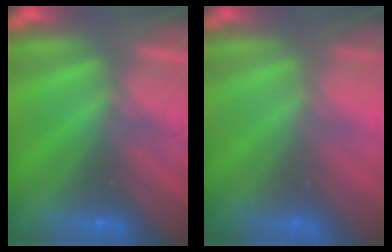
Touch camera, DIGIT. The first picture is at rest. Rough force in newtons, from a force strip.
{"total": 2.4}